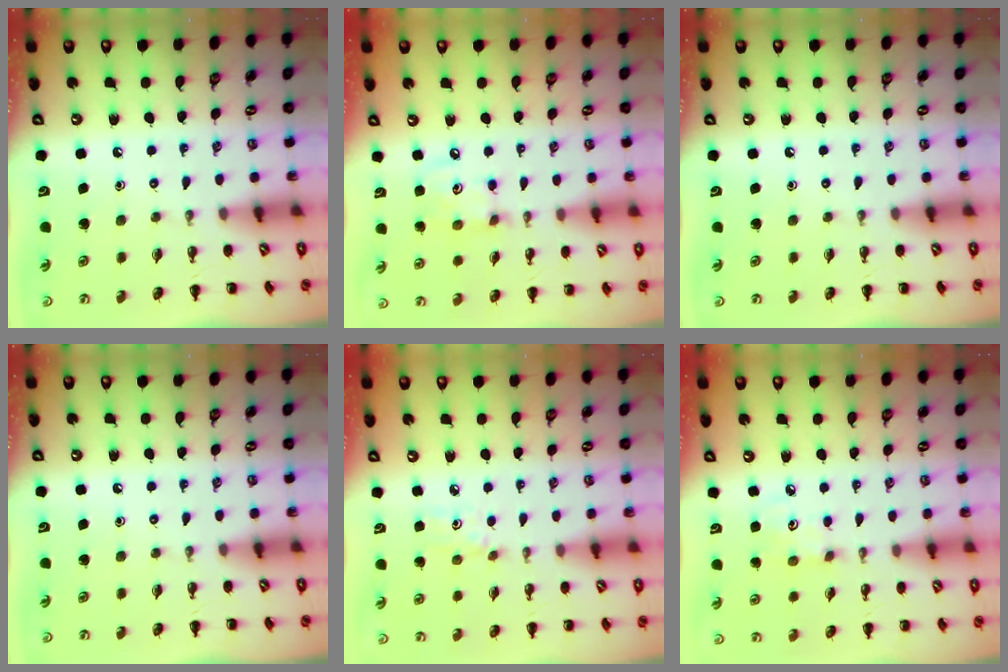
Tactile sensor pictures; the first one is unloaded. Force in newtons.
{"total": 4.4, "press": 4.3, "slide": 0.7}
{"total": 0.0}
{"total": 0.0}
{"total": 3.0, "press": 2.8, "slide": 1.1}
{"total": 3.3, "press": 3.2, "slide": 0.9}